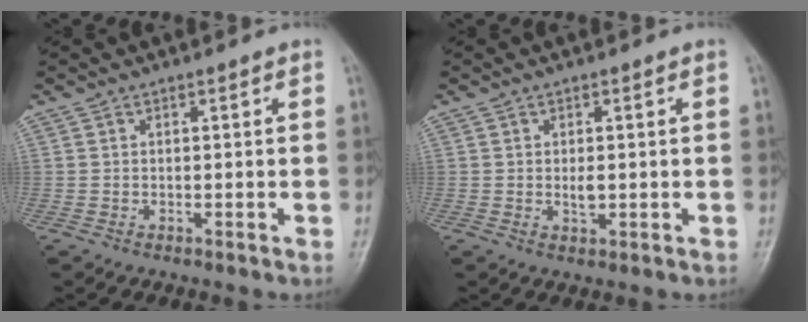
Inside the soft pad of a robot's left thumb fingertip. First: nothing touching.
{"total": 2.5, "force": [0.0, 1.3, 2.1], "torque": [-0.032, -0.004, 0.002]}